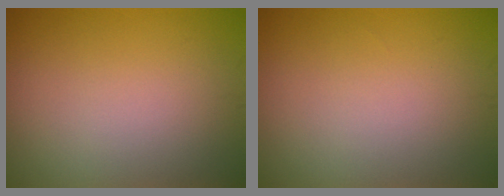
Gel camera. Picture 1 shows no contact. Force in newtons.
{"total": 0.0}